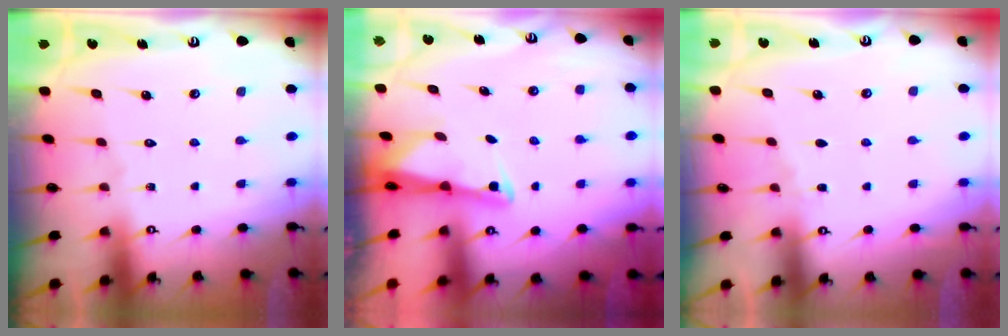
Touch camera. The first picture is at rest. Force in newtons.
{"total": 2.0, "press": 2.0, "slide": 0.3}
{"total": 2.8, "press": 2.7, "slide": 0.4}